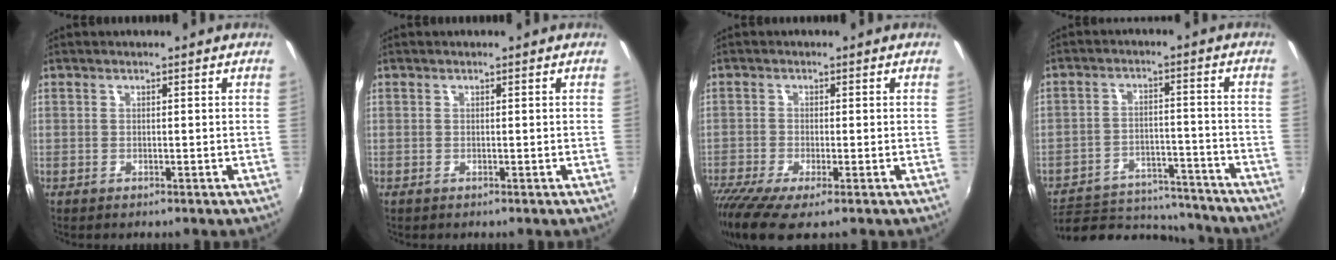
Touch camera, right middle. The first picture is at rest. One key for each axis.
{"total": 0.0}
{"total": 8.8, "fx": -5.8, "fy": 1.9, "fz": 6.5, "tx": -0.148, "ty": -0.044, "tz": -0.105}
{"total": 15.6, "fx": -13.8, "fy": 6.4, "fz": 3.8, "tx": -0.088, "ty": 0.029, "tz": -0.176}